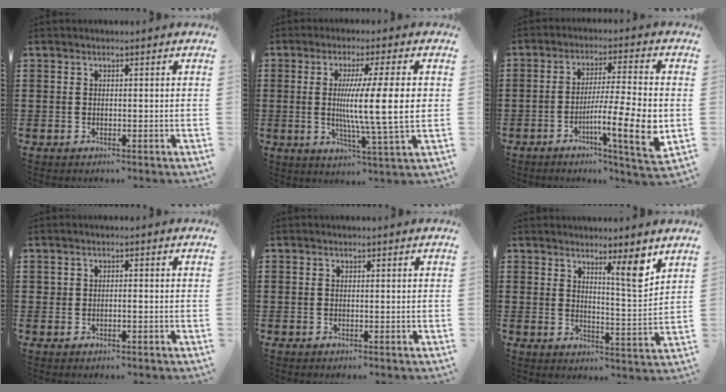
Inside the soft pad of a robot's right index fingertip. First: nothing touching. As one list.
[{"total": 11.8, "force": [0.5, 0.8, 11.7], "torque": [-0.207, -0.007, 0.003]}, {"total": 11.4, "force": [-3.2, 1.0, 10.9], "torque": [-0.188, -0.017, -0.058]}, {"total": 0.8, "force": [-0.2, 0.3, 0.7], "torque": [-0.014, -0.001, -0.004]}, {"total": 0.0}, {"total": 6.8, "force": [4.8, 0.5, 4.8], "torque": [-0.082, -0.021, 0.076]}]